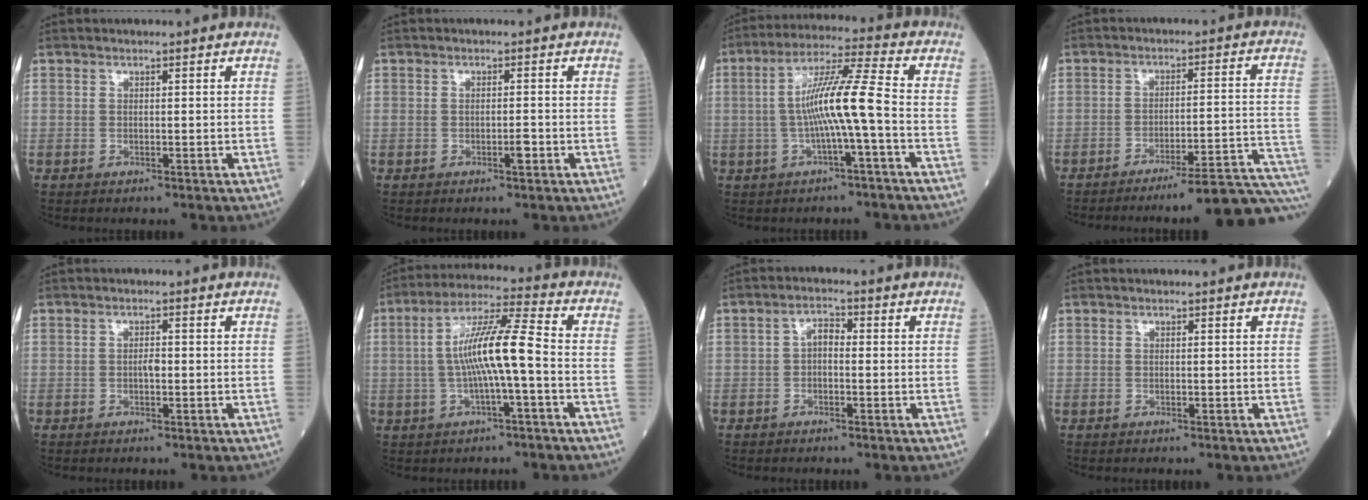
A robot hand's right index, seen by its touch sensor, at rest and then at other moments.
{"total": 1.6, "force": [-0.6, 0.2, 1.4], "torque": [-0.025, -0.001, -0.010]}
{"total": 9.5, "force": [-1.4, -0.5, 9.4], "torque": [-0.173, 0.015, -0.028]}
{"total": 15.9, "force": [-14.2, -1.9, 6.9], "torque": [-0.022, 0.014, -0.187]}
{"total": 1.2, "force": [-0.2, 0.4, 1.1], "torque": [-0.020, 0.002, -0.006]}
{"total": 10.0, "force": [-1.0, 0.4, 9.9], "torque": [-0.184, 0.017, -0.024]}
{"total": 2.4, "force": [-0.2, 1.3, 2.1], "torque": [-0.028, 0.009, -0.009]}
{"total": 0.0}